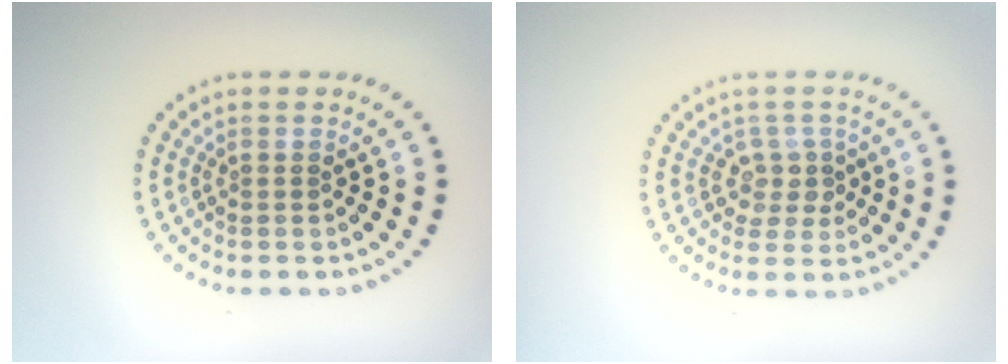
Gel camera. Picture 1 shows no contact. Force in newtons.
{"total": 2.2, "press": 1.9, "slide": 1.1}